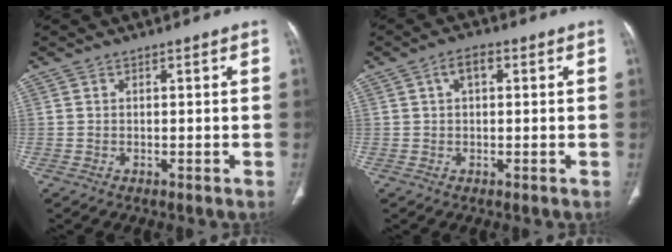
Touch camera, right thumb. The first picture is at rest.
{"total": 3.2, "force": [0.9, 1.7, 2.5], "torque": [-0.043, 0.012, 0.014]}